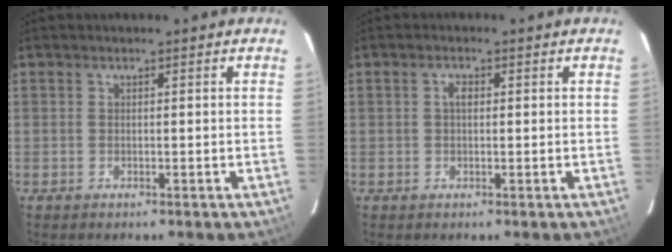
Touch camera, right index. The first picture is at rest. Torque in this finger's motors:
{"motor_torque": [0.21, -0.04, 0.10, 0.04]}